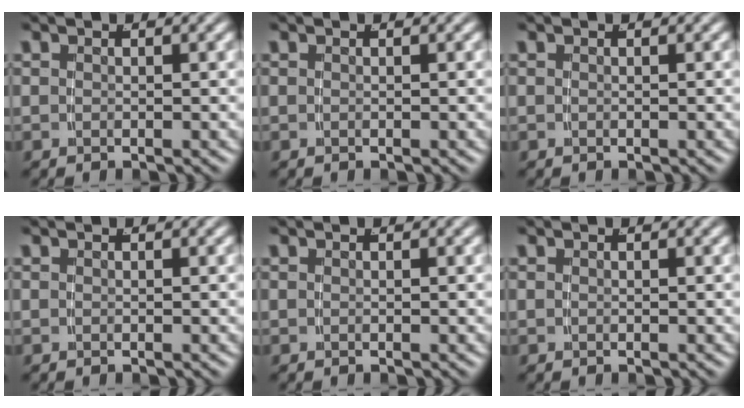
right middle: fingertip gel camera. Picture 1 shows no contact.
{"total": 0.0}
{"total": 0.0}
{"total": 0.0}
{"total": 0.0}
{"total": 0.0}